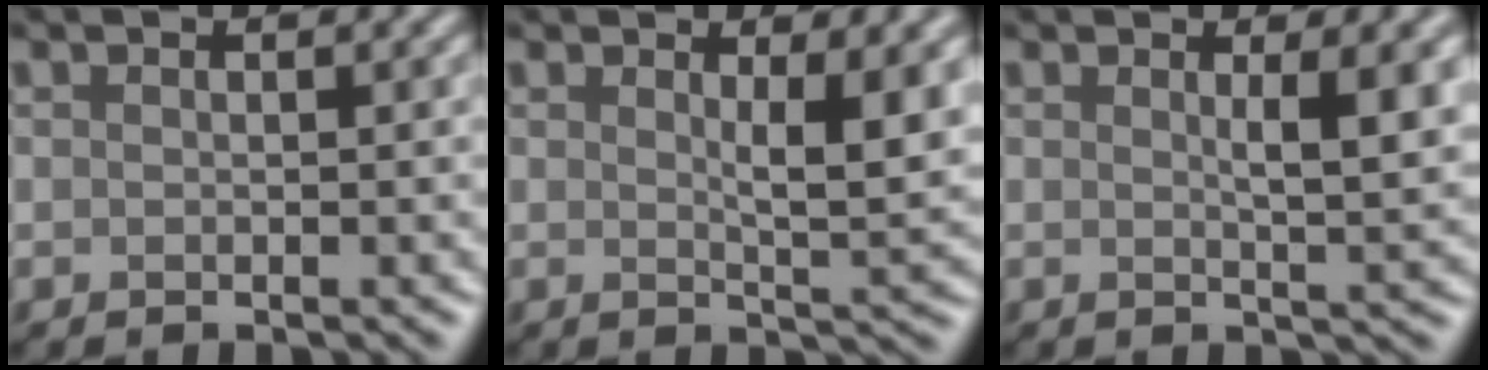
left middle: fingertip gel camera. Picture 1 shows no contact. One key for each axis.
{"total": 3.5, "fx": 1.1, "fy": 0.6, "fz": 3.3, "tx": -0.042, "ty": -0.006, "tz": 0.024}
{"total": 3.6, "fx": 0.8, "fy": 0.7, "fz": 3.4, "tx": -0.038, "ty": 0.000, "tz": 0.016}